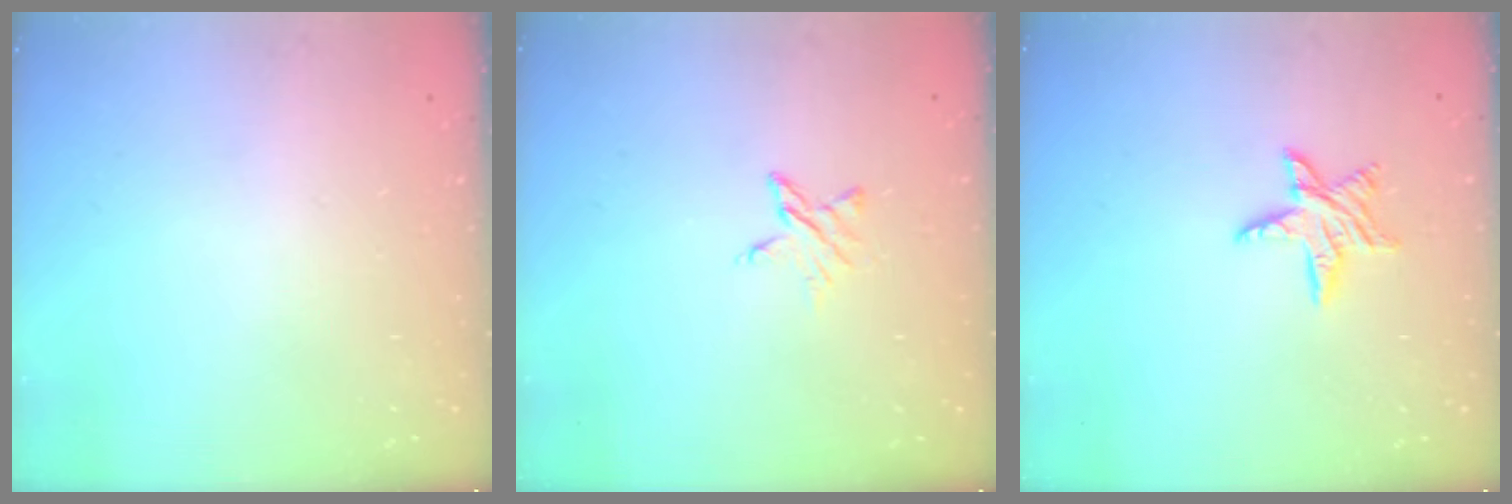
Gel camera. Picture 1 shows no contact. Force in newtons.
{"total": 3.9, "press": 3.9, "slide": 0.4}
{"total": 8.0, "press": 8.0, "slide": 0.5}